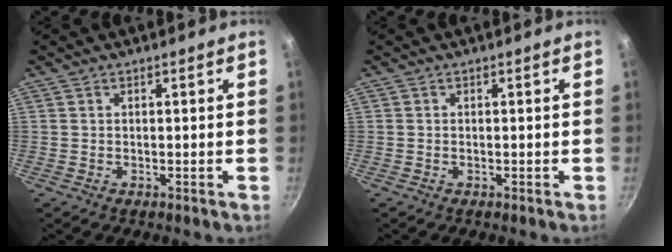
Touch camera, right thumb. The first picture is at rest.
{"total": 0.0}